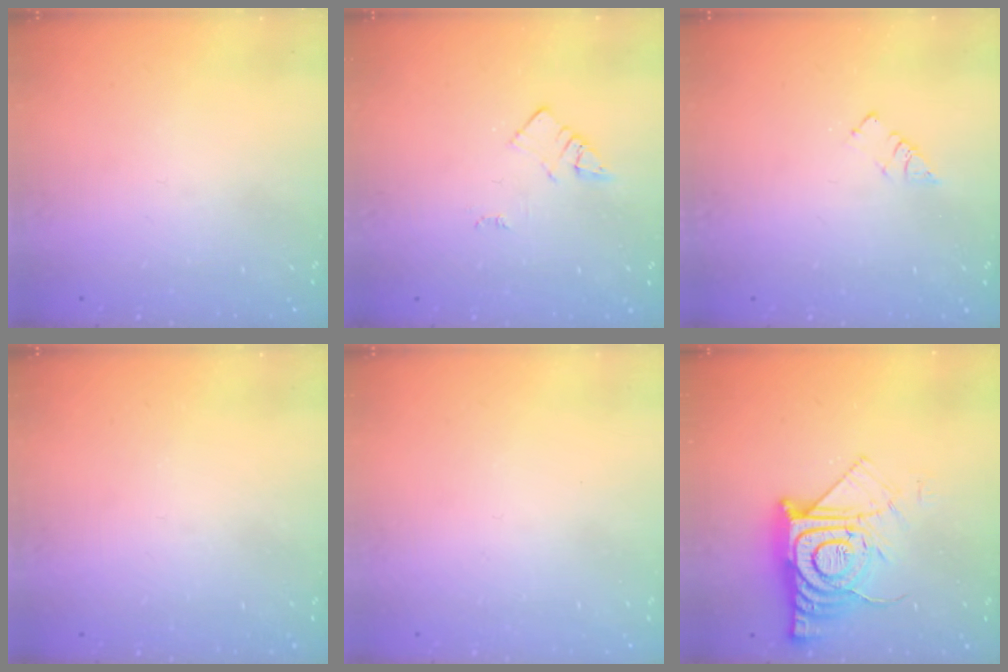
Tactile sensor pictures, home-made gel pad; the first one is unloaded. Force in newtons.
{"total": 2.1, "press": 2.1, "slide": 0.3}
{"total": 2.9, "press": 2.9, "slide": 0.4}
{"total": 0.0}
{"total": 1.6, "press": 1.6, "slide": 0.1}
{"total": 15.1, "press": 15.0, "slide": 1.2}